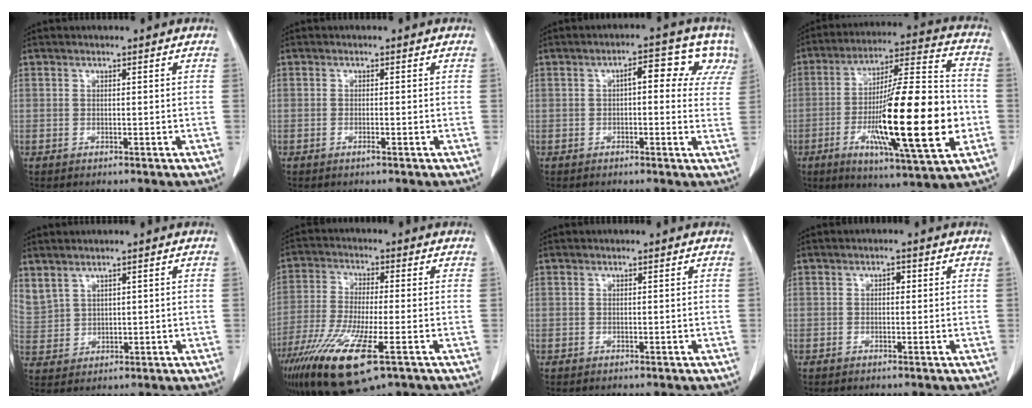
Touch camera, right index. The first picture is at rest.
{"total": 0.7, "force": [-0.4, -0.1, 0.6], "torque": [-0.012, 0.000, -0.005]}
{"total": 8.7, "force": [3.2, 3.9, 7.1], "torque": [-0.080, 0.033, 0.034]}
{"total": 22.9, "force": [-5.1, 2.6, 22.1], "torque": [-0.365, -0.013, -0.080]}
{"total": 6.3, "force": [4.0, 4.2, 2.5], "torque": [-0.076, 0.009, 0.103]}
{"total": 15.7, "force": [-8.1, 2.9, 13.1], "torque": [-0.274, -0.041, -0.145]}
{"total": 0.0}
{"total": 1.1, "force": [0.2, 0.7, 0.8], "torque": [-0.008, 0.004, 0.000]}